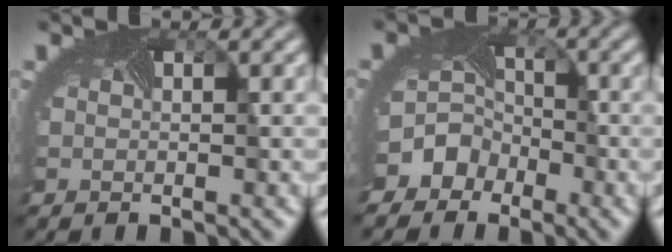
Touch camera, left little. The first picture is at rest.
{"total": 6.5, "force": [-3.6, 5.2, 1.2], "torque": [-0.010, -0.007, -0.065]}